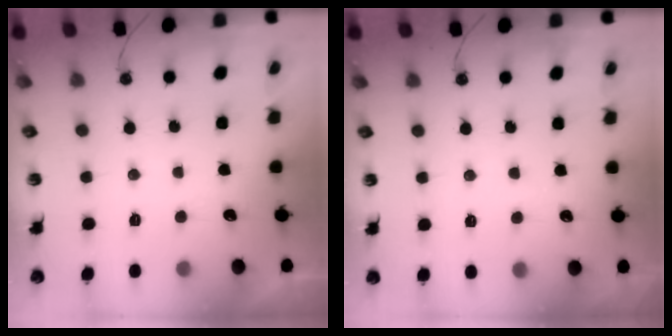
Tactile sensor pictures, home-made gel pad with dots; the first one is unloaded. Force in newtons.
{"total": 2.9, "press": 2.9, "slide": 0.4}